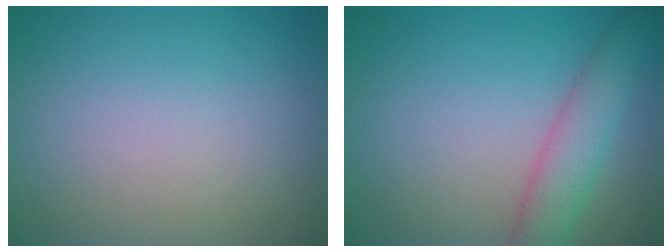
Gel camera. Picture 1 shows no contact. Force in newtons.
{"total": 4.0, "press": 4.0, "slide": 0.1}